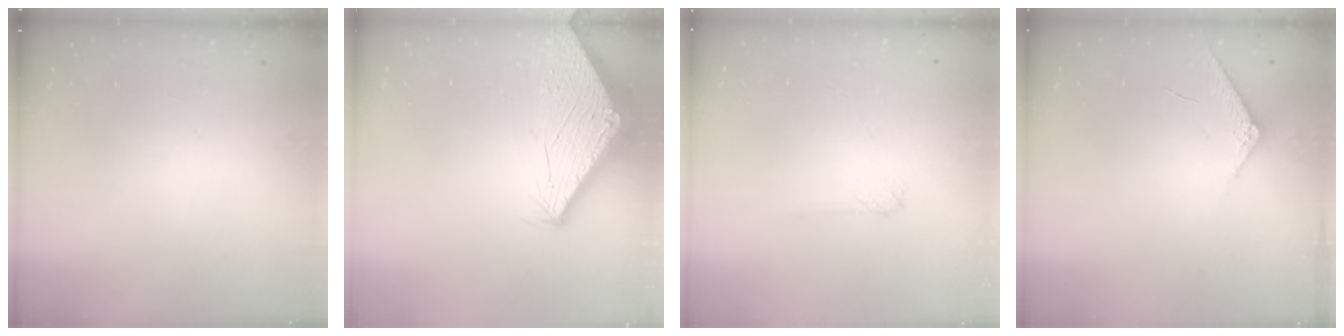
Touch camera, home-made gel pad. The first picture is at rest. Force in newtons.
{"total": 2.7, "press": 2.7, "slide": 0.1}
{"total": 2.0, "press": 2.0, "slide": 0.3}
{"total": 3.9, "press": 3.9, "slide": 0.5}